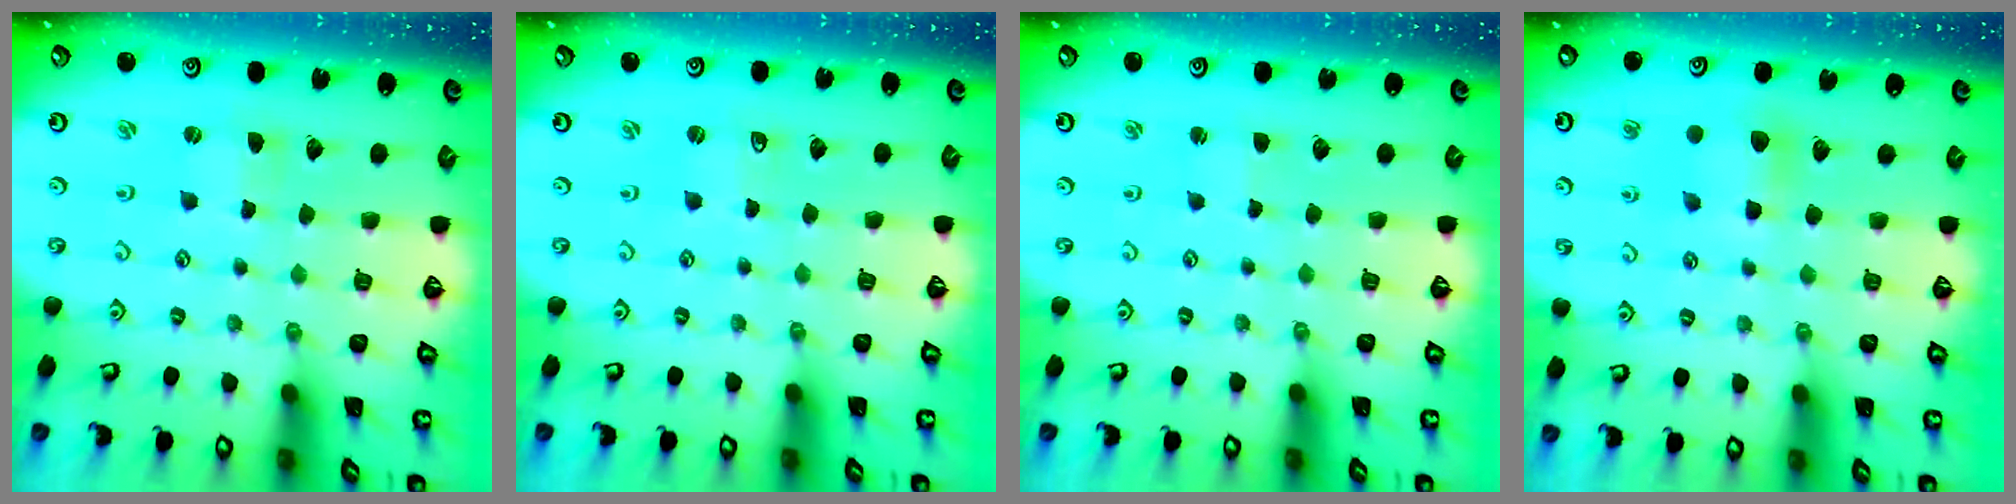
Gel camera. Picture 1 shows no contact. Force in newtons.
{"total": 2.0, "press": 2.0, "slide": 0.4}
{"total": 1.3, "press": 1.3, "slide": 0.2}
{"total": 7.1, "press": 7.0, "slide": 0.9}